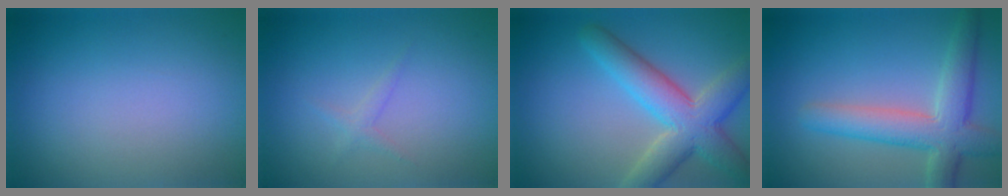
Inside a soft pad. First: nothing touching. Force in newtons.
{"total": 0.9, "press": 0.9, "slide": 0.0}
{"total": 6.9, "press": 6.9, "slide": 0.4}
{"total": 5.8, "press": 5.8, "slide": 0.4}